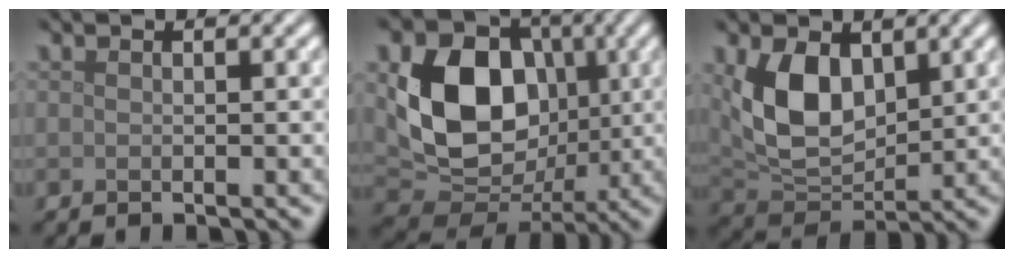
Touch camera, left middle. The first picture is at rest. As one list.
[{"total": 10.9, "force": [1.1, 8.4, 6.8], "torque": [-0.139, -0.010, 0.024]}, {"total": 6.7, "force": [2.0, 4.0, 5.0], "torque": [-0.101, -0.008, 0.044]}]